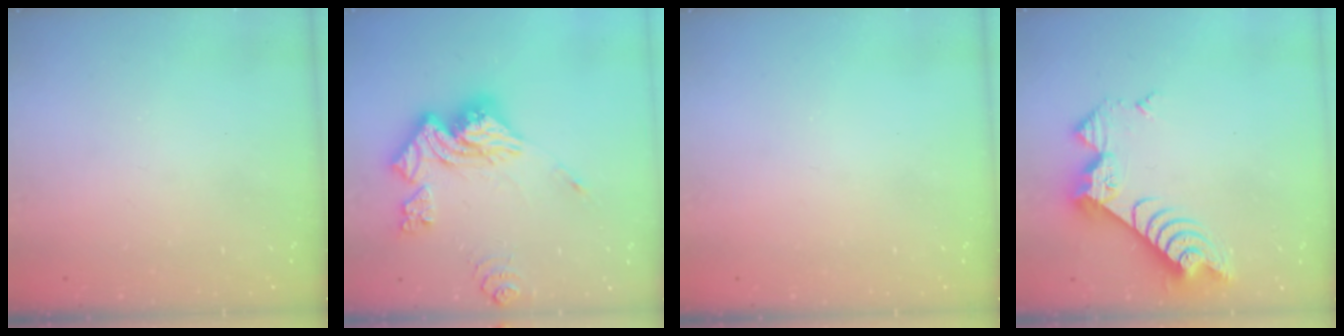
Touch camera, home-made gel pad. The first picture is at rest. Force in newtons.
{"total": 18.6, "press": 18.5, "slide": 1.8}
{"total": 0.0}
{"total": 10.4, "press": 10.4, "slide": 1.1}